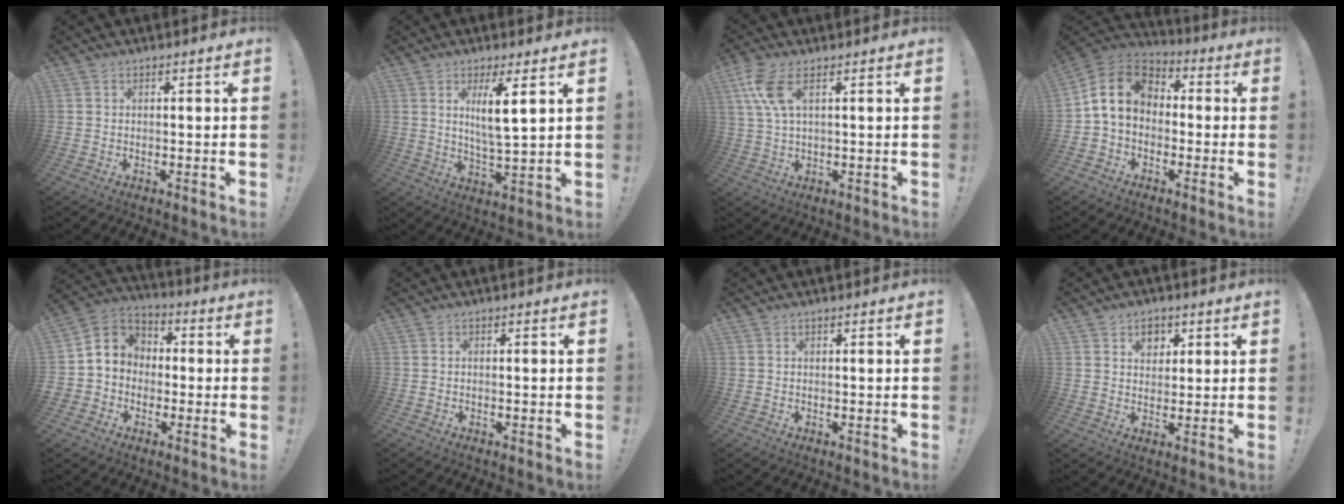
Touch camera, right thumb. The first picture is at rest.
{"total": 9.0, "force": [3.6, 1.2, 8.1], "torque": [-0.136, -0.022, 0.052]}
{"total": 7.7, "force": [3.5, 3.0, 6.2], "torque": [-0.131, -0.010, 0.064]}
{"total": 12.3, "force": [1.1, 9.2, 8.1], "torque": [-0.146, 0.016, 0.027]}
{"total": 7.8, "force": [-1.1, 7.5, 2.2], "torque": [-0.037, 0.024, -0.009]}
{"total": 0.0}
{"total": 0.0}
{"total": 5.7, "force": [2.8, 4.5, 2.0], "torque": [-0.017, -0.011, 0.047]}